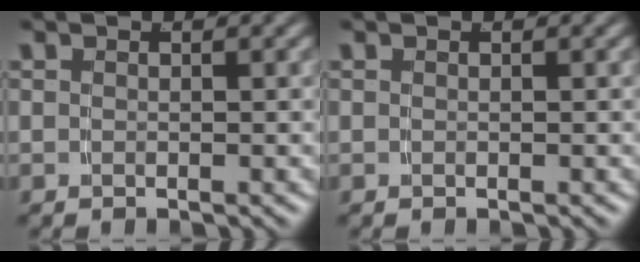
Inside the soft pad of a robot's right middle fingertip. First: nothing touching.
{"total": 0.0}